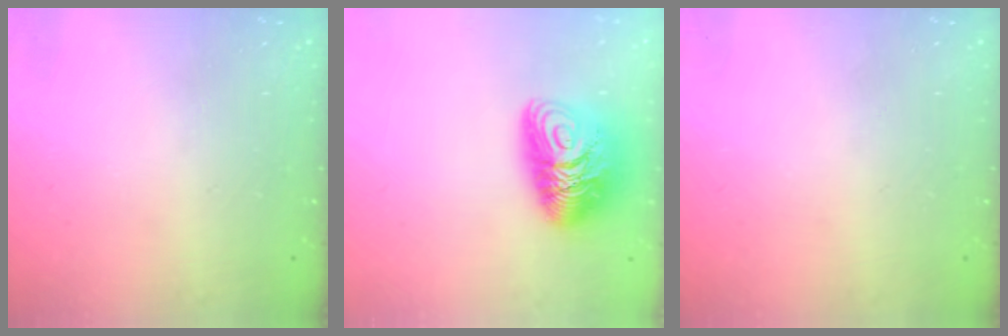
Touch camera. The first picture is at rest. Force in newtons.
{"total": 12.9, "press": 12.8, "slide": 1.2}
{"total": 0.0}